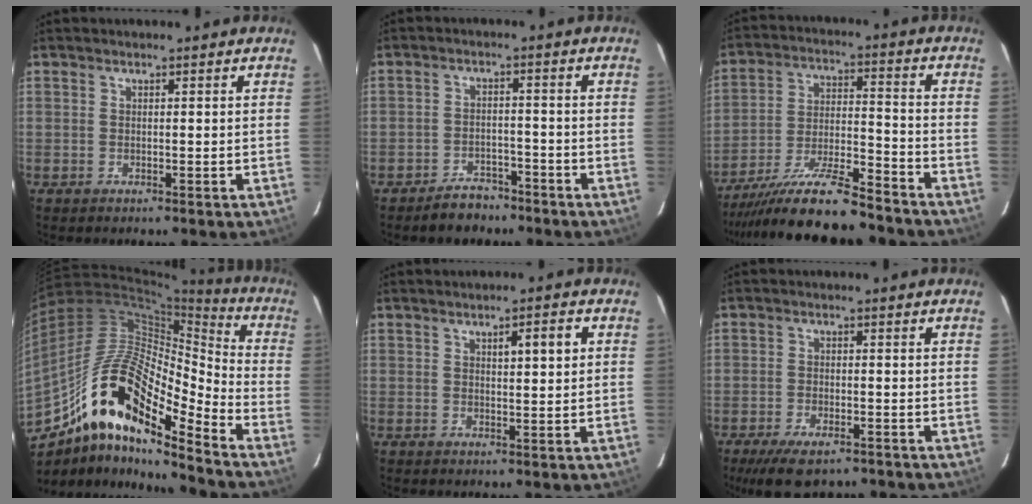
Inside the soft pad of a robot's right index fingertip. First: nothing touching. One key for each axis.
{"total": 4.7, "fx": -3.8, "fy": 2.6, "fz": 1.1, "tx": -0.020, "ty": 0.008, "tz": -0.058}
{"total": 15.5, "fx": -13.5, "fy": 1.3, "fz": 7.6, "tx": -0.143, "ty": -0.010, "tz": -0.237}
{"total": 20.0, "fx": -11.6, "fy": 5.5, "fz": 15.4, "tx": -0.302, "ty": 0.030, "tz": -0.198}
{"total": 3.7, "fx": 1.2, "fy": 0.6, "fz": 3.4, "tx": -0.054, "ty": 0.006, "tz": 0.019}
{"total": 7.8, "fx": -5.9, "fy": 2.9, "fz": 4.1, "tx": -0.071, "ty": -0.008, "tz": -0.093}